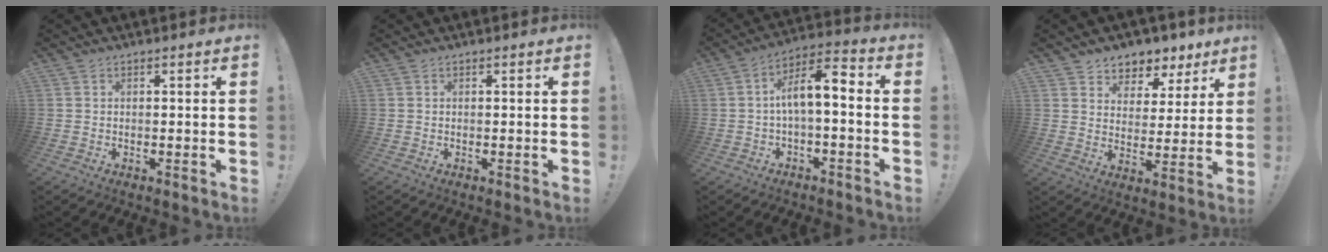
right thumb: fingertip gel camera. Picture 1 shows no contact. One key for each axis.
{"total": 0.0}
{"total": 9.3, "fx": 0.1, "fy": 3.1, "fz": 8.8, "tx": -0.143, "ty": 0.008, "tz": 0.001}
{"total": 6.6, "fx": 4.5, "fy": 4.8, "fz": 0.7, "tx": -0.010, "ty": -0.039, "tz": 0.088}